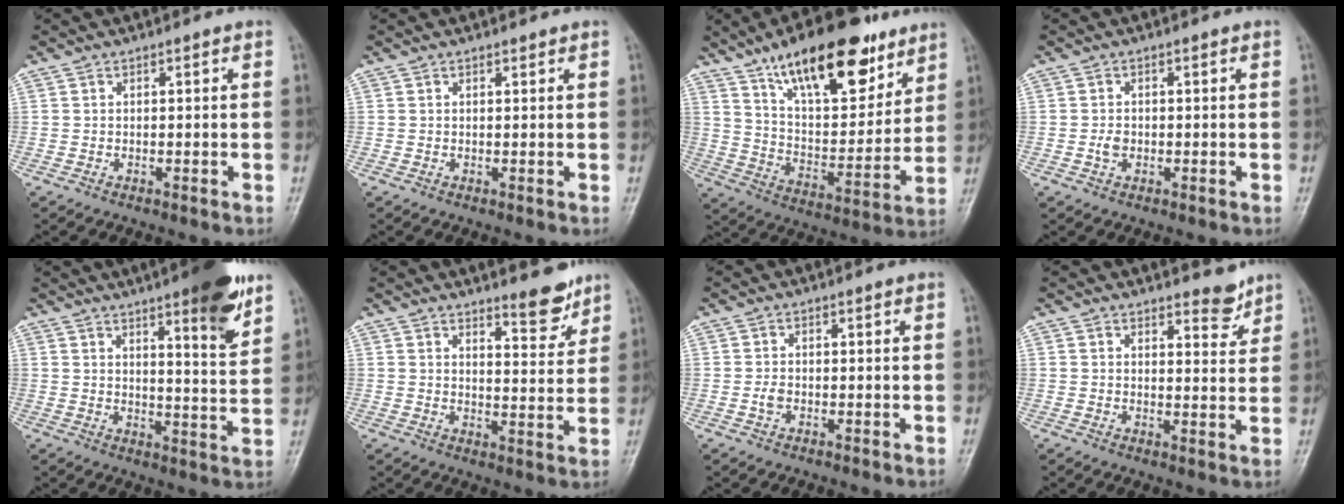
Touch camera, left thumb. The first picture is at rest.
{"total": 0.7, "force": [0.6, 0.3, 0.1], "torque": [-0.003, -0.005, 0.008]}
{"total": 23.0, "force": [14.6, 9.2, 15.2], "torque": [-0.196, -0.056, 0.245]}
{"total": 1.7, "force": [-0.3, 1.3, 1.1], "torque": [-0.015, 0.002, -0.006]}
{"total": 11.8, "force": [7.4, 2.1, 8.9], "torque": [-0.104, -0.044, 0.100]}
{"total": 6.2, "force": [5.1, 1.7, 3.0], "torque": [-0.026, -0.046, 0.077]}
{"total": 1.5, "force": [-0.3, 1.0, 1.0], "torque": [-0.017, 0.001, -0.008]}
{"total": 4.1, "force": [3.5, 1.6, 1.5], "torque": [0.000, -0.028, 0.049]}